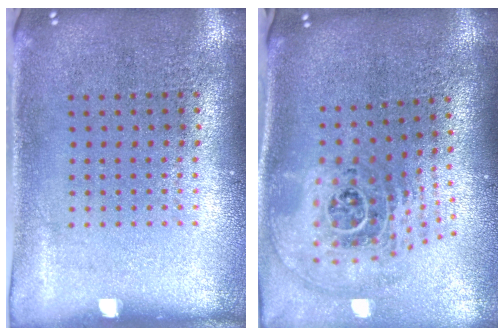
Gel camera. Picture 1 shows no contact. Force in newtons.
{"total": 2.9, "press": 2.0, "slide": 2.1}